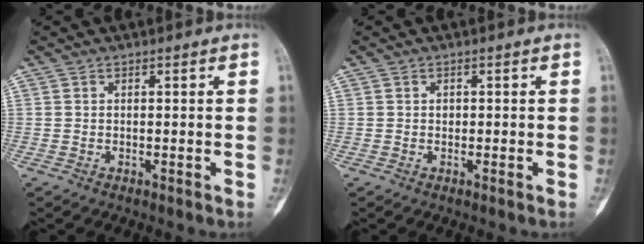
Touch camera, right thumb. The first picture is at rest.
{"total": 0.5, "force": [-0.1, 0.4, 0.3], "torque": [-0.004, -0.002, -0.003]}